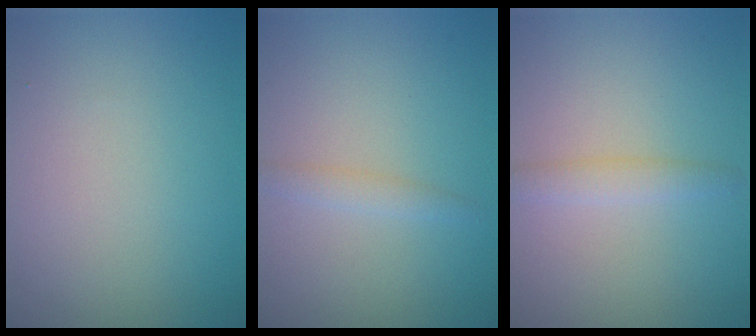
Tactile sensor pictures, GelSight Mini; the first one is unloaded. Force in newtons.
{"total": 1.2, "press": 1.2, "slide": 0.1}
{"total": 1.4, "press": 1.4, "slide": 0.0}